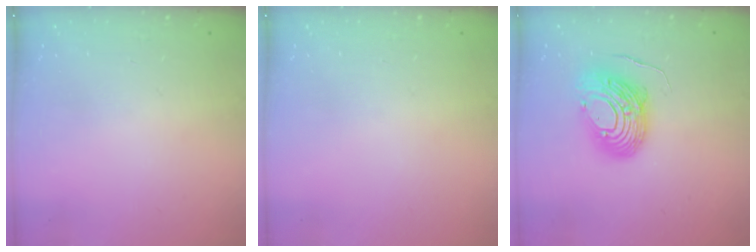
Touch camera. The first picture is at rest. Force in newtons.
{"total": 0.0}
{"total": 12.7, "press": 12.6, "slide": 1.6}